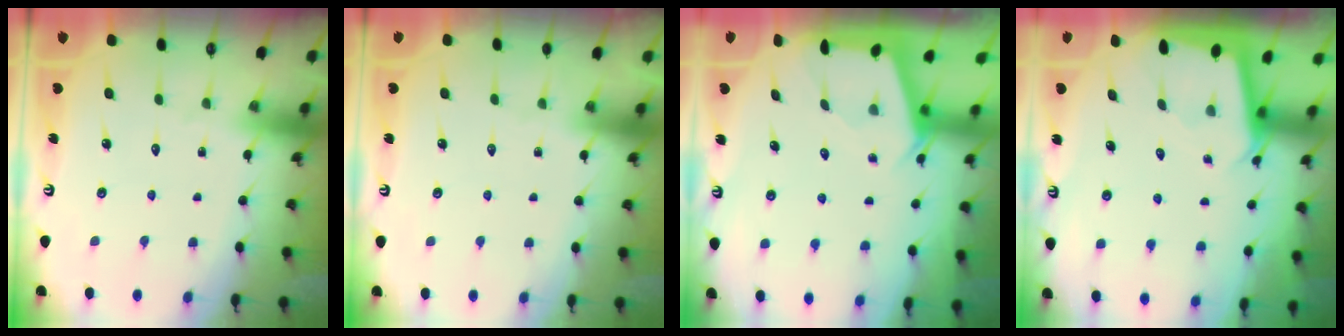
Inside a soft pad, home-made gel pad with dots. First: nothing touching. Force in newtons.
{"total": 0.0}
{"total": 2.0, "press": 2.0, "slide": 0.3}
{"total": 2.0, "press": 2.0, "slide": 0.1}